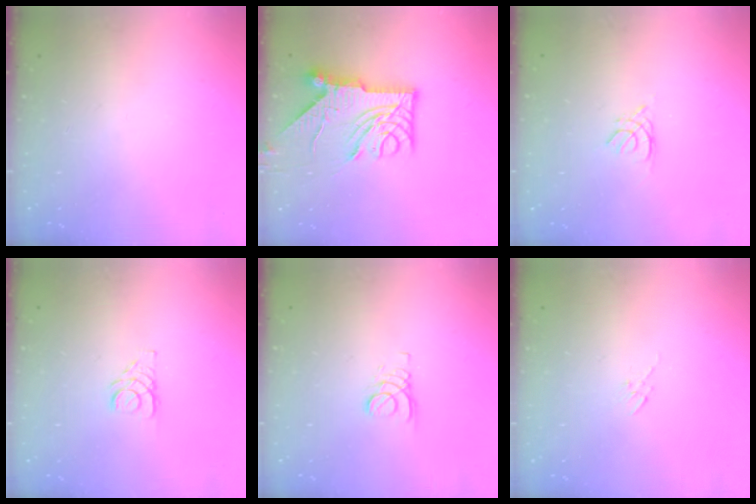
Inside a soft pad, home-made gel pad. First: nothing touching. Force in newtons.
{"total": 12.8, "press": 12.8, "slide": 0.8}
{"total": 1.3, "press": 1.3, "slide": 0.3}
{"total": 2.9, "press": 2.9, "slide": 0.3}
{"total": 2.4, "press": 2.4, "slide": 0.2}
{"total": 2.7, "press": 2.7, "slide": 0.5}